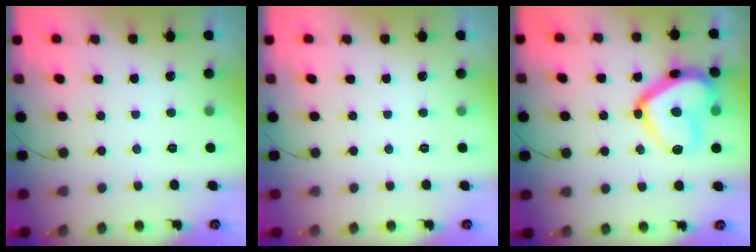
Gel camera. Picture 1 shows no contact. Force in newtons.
{"total": 0.0}
{"total": 18.5, "press": 18.5, "slide": 1.6}